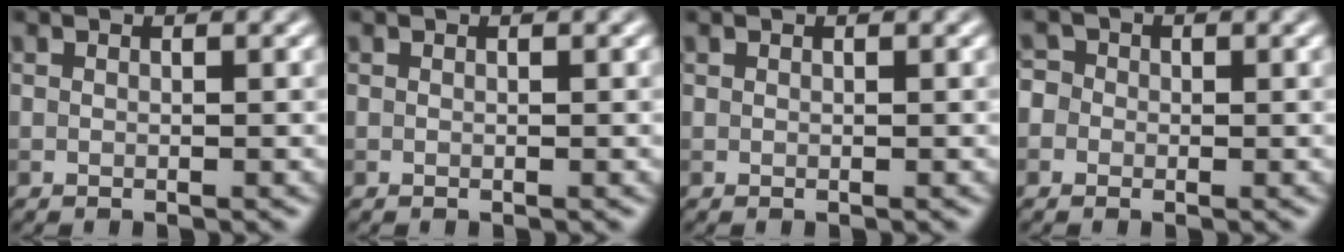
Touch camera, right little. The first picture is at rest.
{"total": 0.0}
{"total": 0.0}
{"total": 2.7, "force": [0.2, 2.5, 0.9], "torque": [0.007, 0.019, -0.030]}